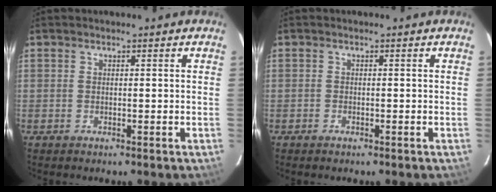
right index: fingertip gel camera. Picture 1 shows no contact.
{"total": 0.7, "force": [-0.6, 0.4, 0.2], "torque": [-0.007, 0.001, -0.011]}